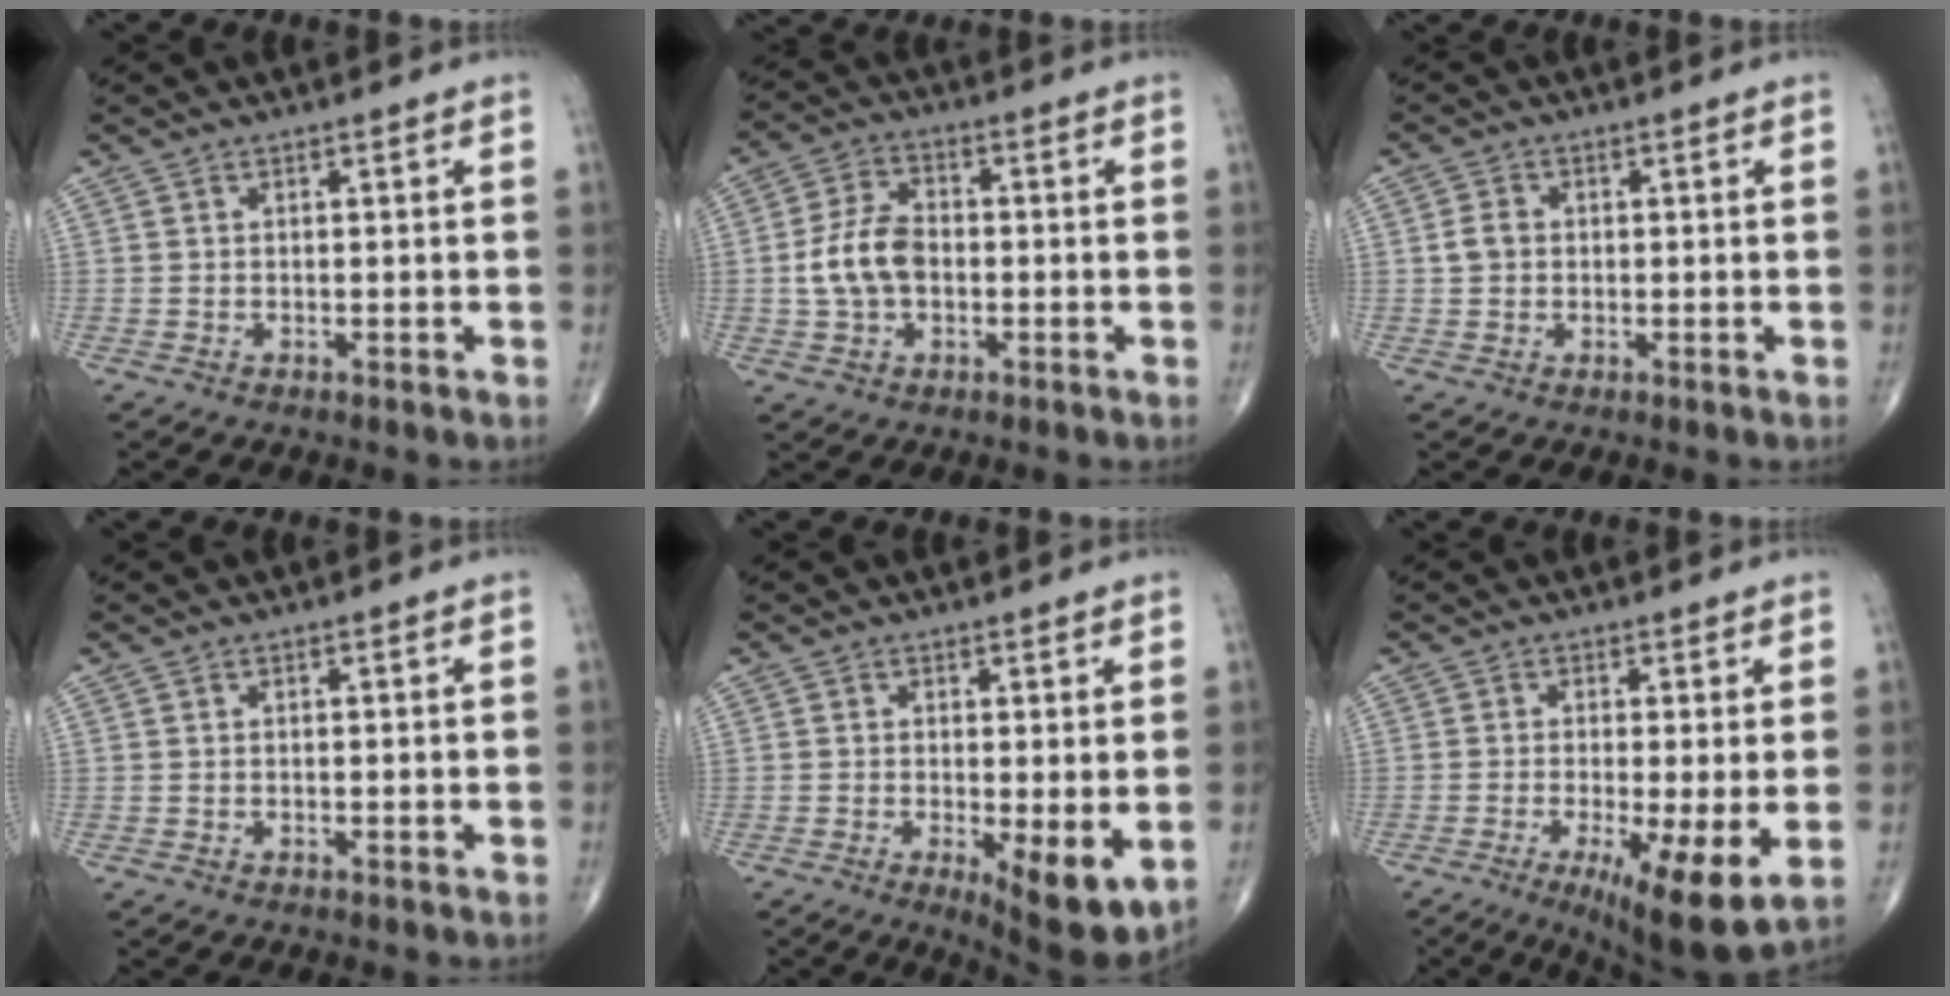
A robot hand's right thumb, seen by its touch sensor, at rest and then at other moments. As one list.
[{"total": 8.8, "force": [-0.9, 5.8, 6.6], "torque": [-0.122, 0.019, -0.021]}, {"total": 2.9, "force": [0.1, 2.4, 1.6], "torque": [-0.026, 0.007, 0.000]}, {"total": 0.0}, {"total": 8.2, "force": [-1.5, 2.6, 7.7], "torque": [-0.110, -0.025, -0.019]}, {"total": 10.9, "force": [-3.0, 2.3, 10.3], "torque": [-0.168, -0.026, -0.045]}]